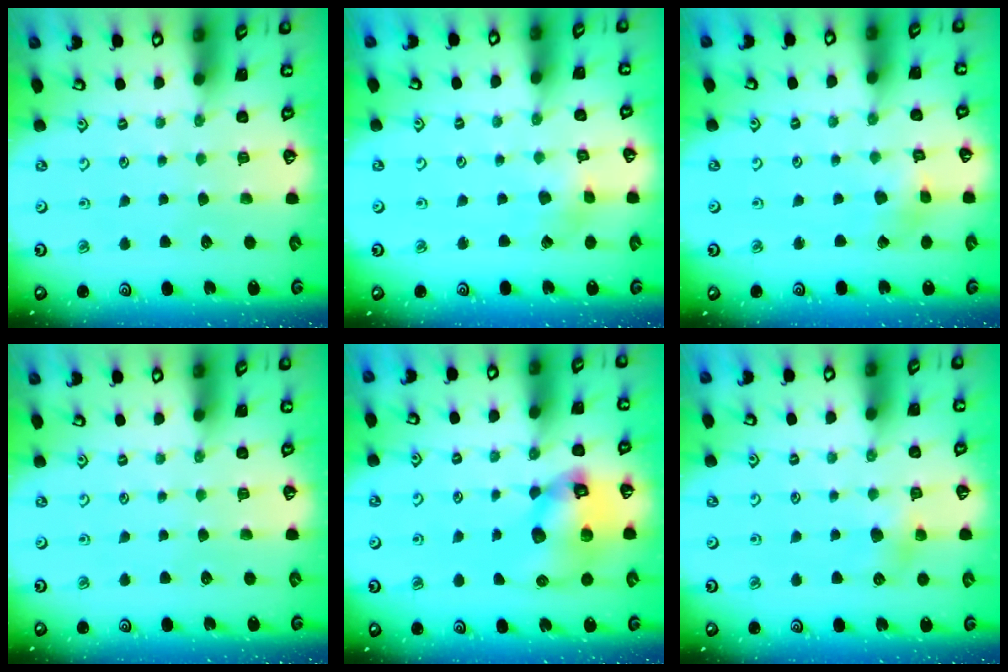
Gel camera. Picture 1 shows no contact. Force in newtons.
{"total": 2.3, "press": 2.2, "slide": 0.4}
{"total": 2.3, "press": 2.3, "slide": 0.3}
{"total": 0.0}
{"total": 13.8, "press": 13.6, "slide": 2.1}
{"total": 6.3, "press": 6.3, "slide": 0.7}